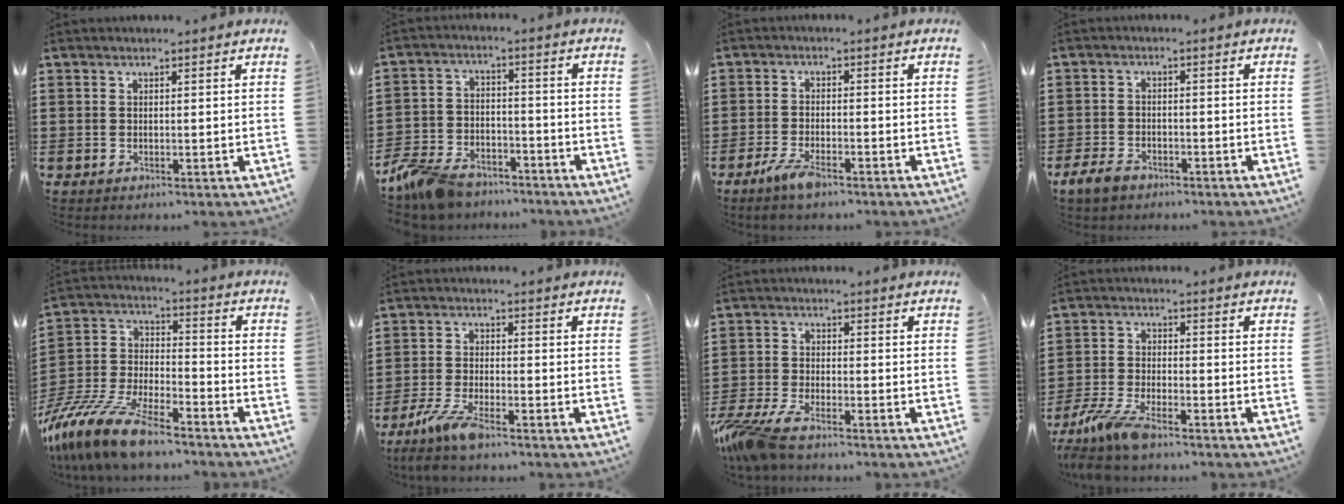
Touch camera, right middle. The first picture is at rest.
{"total": 8.3, "force": [-7.4, 2.6, 2.6], "torque": [-0.082, 0.009, -0.152]}
{"total": 4.2, "force": [-2.9, 1.2, 2.8], "torque": [-0.067, -0.003, -0.057]}
{"total": 3.4, "force": [-2.5, 1.6, 1.6], "torque": [-0.044, 0.002, -0.053]}
{"total": 12.5, "force": [-10.7, 2.2, 6.2], "torque": [-0.148, 0.013, -0.219]}
{"total": 5.7, "force": [-4.4, 0.7, 3.6], "torque": [-0.085, -0.017, -0.084]}
{"total": 6.2, "force": [-5.1, 1.0, 3.3], "torque": [-0.102, -0.015, -0.108]}
{"total": 6.6, "force": [-5.3, 1.2, 3.7], "torque": [-0.093, -0.013, -0.103]}